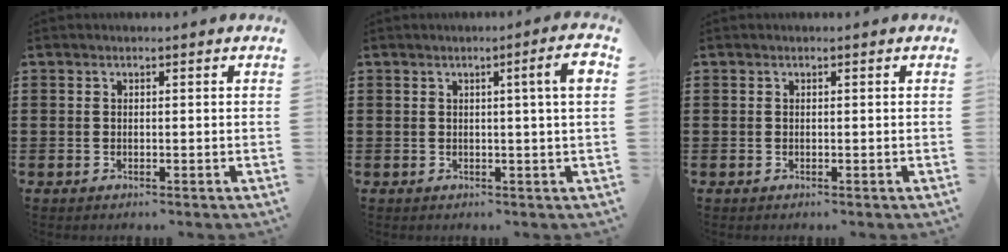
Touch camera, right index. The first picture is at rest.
{"total": 4.5, "force": [1.1, -0.2, 4.4], "torque": [-0.066, -0.009, 0.011]}
{"total": 0.0}